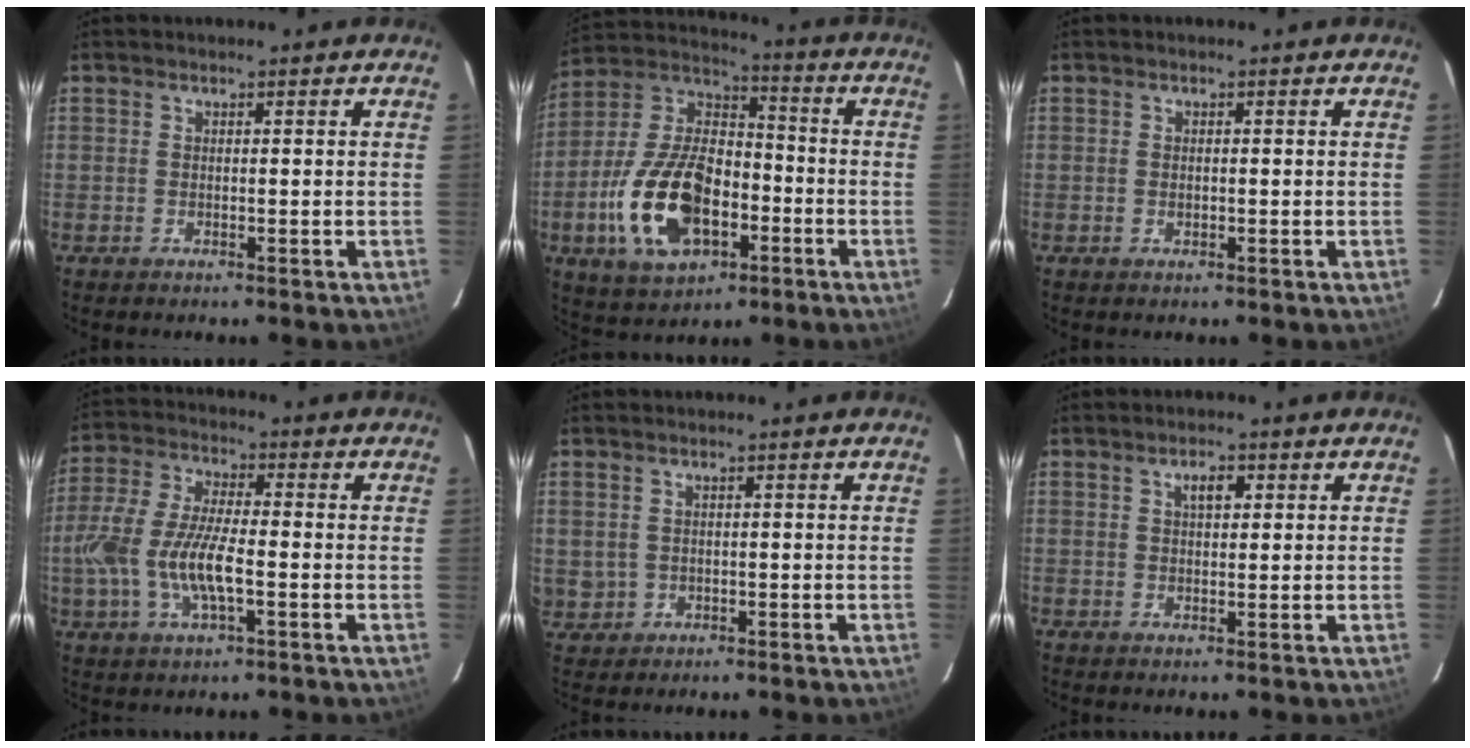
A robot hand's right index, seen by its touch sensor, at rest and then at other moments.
{"total": 19.7, "force": [-6.7, 10.9, 15.0], "torque": [-0.323, 0.004, -0.109]}
{"total": 0.8, "force": [-0.1, 0.6, 0.6], "torque": [-0.010, 0.000, -0.002]}
{"total": 13.0, "force": [-3.0, 4.6, 11.8], "torque": [-0.252, -0.003, -0.059]}
{"total": 4.1, "force": [0.3, 3.8, 1.5], "torque": [-0.035, 0.004, 0.020]}
{"total": 2.6, "force": [1.0, 1.3, 2.0], "torque": [-0.034, 0.009, 0.017]}